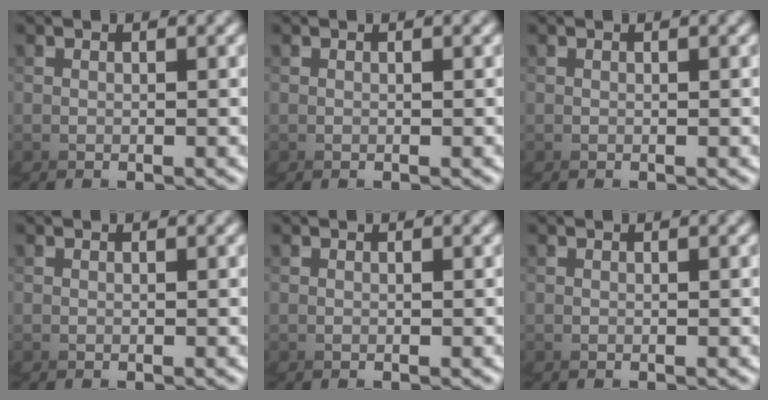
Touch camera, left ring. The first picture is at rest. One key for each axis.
{"total": 0.0}
{"total": 0.0}
{"total": 0.0}
{"total": 0.0}
{"total": 0.0}